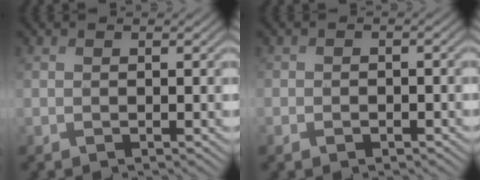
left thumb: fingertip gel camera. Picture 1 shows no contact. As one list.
[{"total": 1.1, "force": [-0.7, 0.8, 0.2], "torque": [0.000, -0.005, -0.012]}]